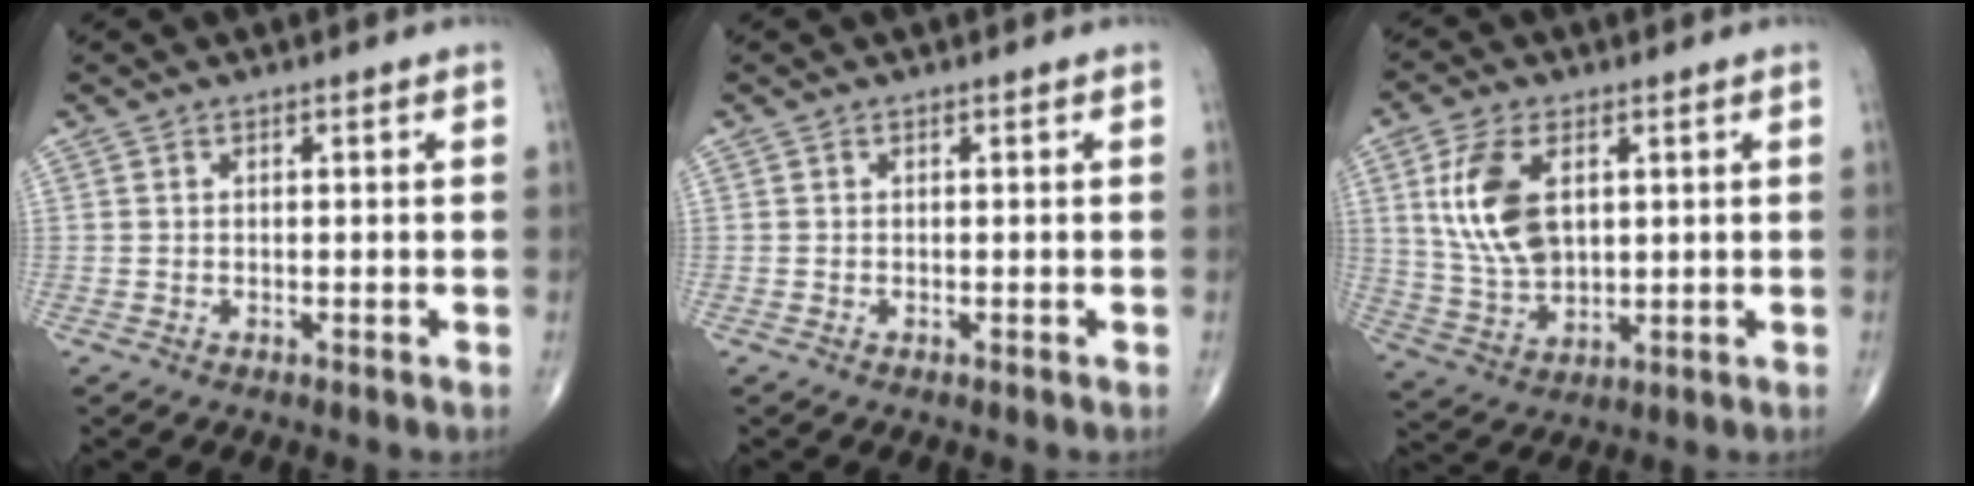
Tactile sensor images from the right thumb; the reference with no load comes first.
{"total": 0.0}
{"total": 12.3, "force": [3.2, 7.0, 9.6], "torque": [-0.188, -0.011, 0.070]}